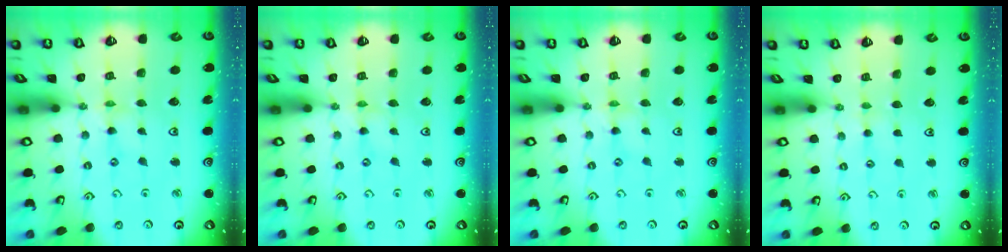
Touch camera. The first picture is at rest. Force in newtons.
{"total": 0.0}
{"total": 0.0}
{"total": 2.4, "press": 2.4, "slide": 0.3}